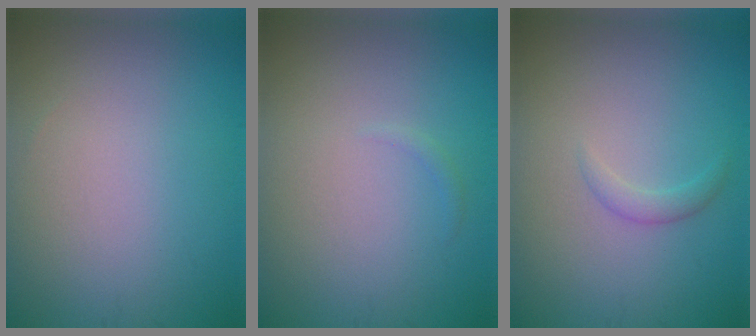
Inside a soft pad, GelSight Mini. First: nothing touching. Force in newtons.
{"total": 0.5, "press": 0.5, "slide": 0.1}
{"total": 1.2, "press": 1.1, "slide": 0.2}